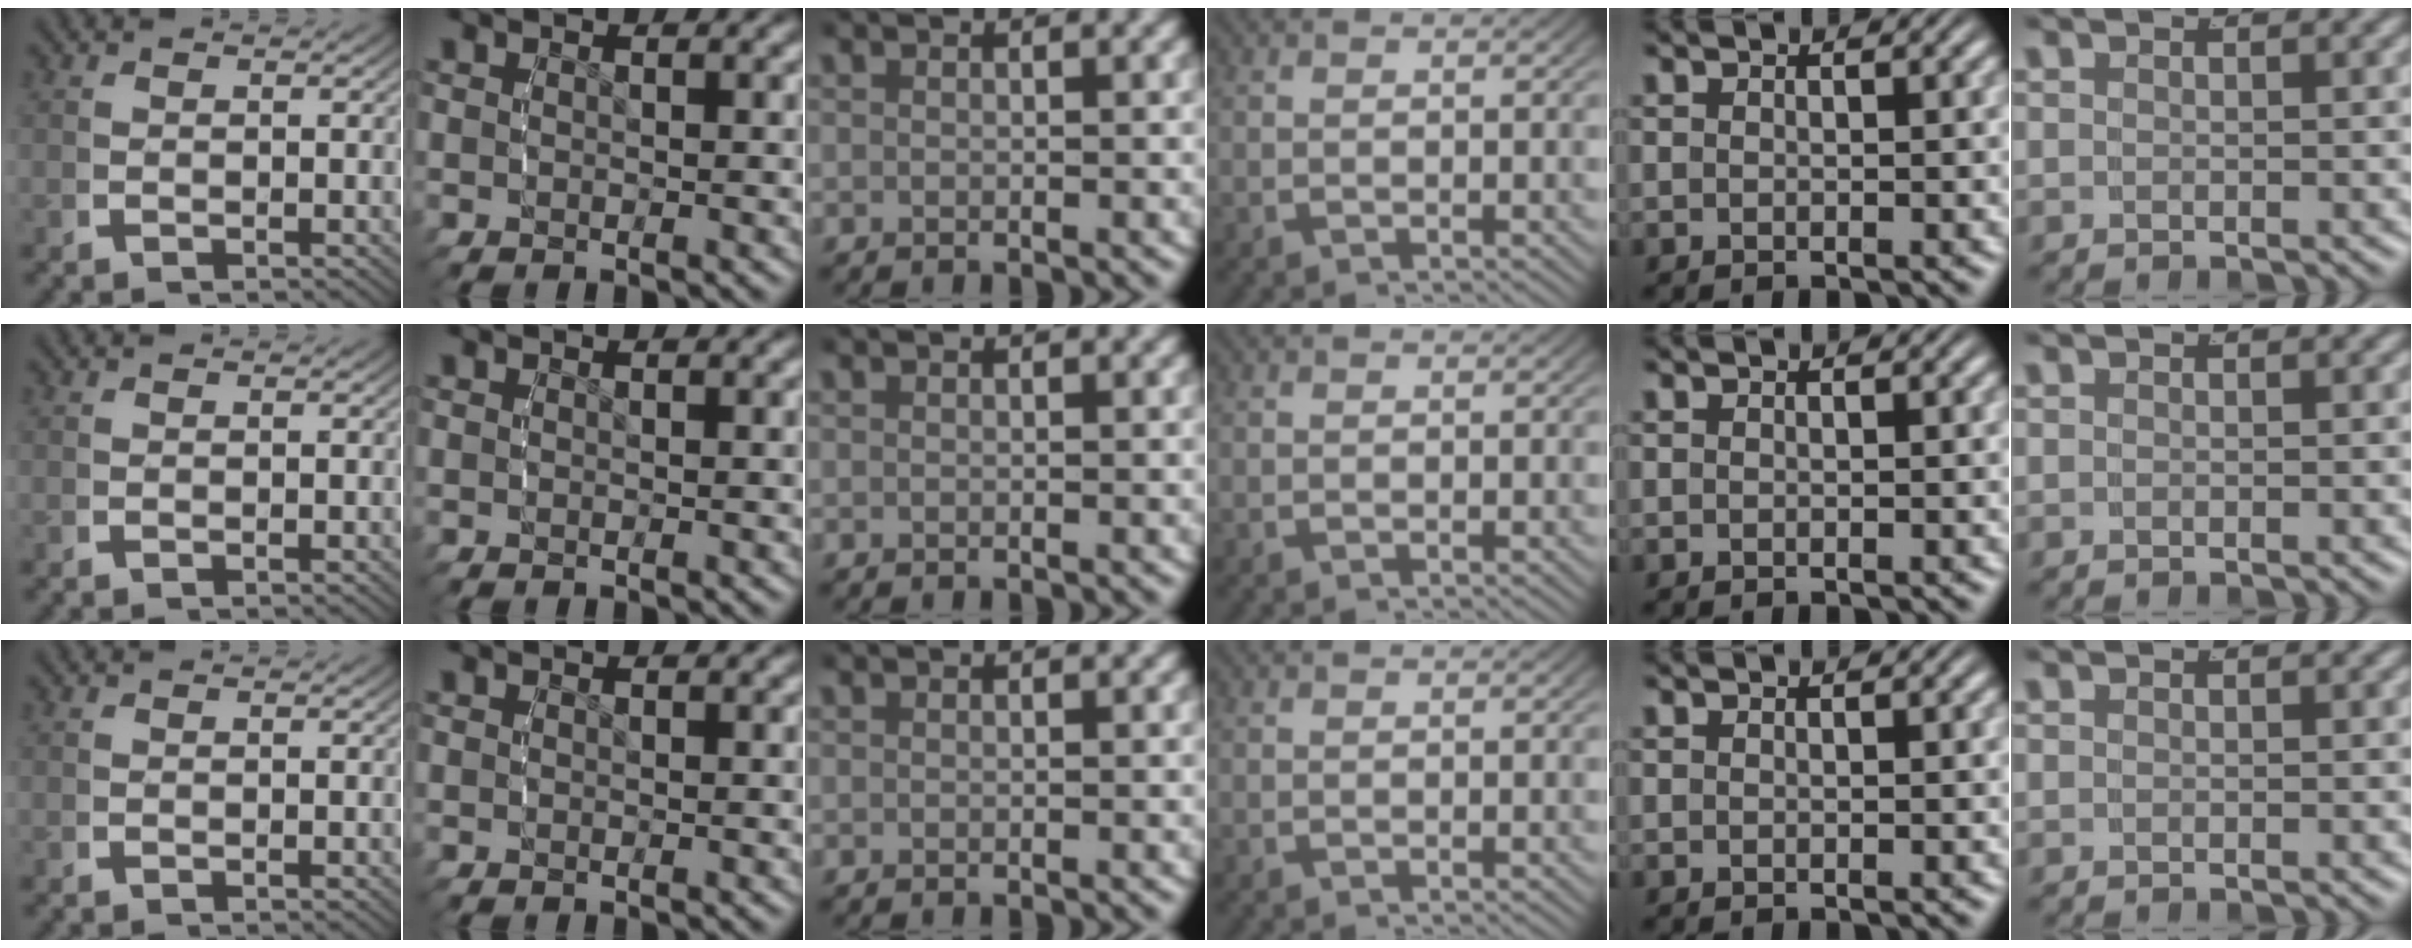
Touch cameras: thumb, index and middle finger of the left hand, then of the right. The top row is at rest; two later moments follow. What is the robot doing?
{"motion": "reach", "object": "bottle cap"}